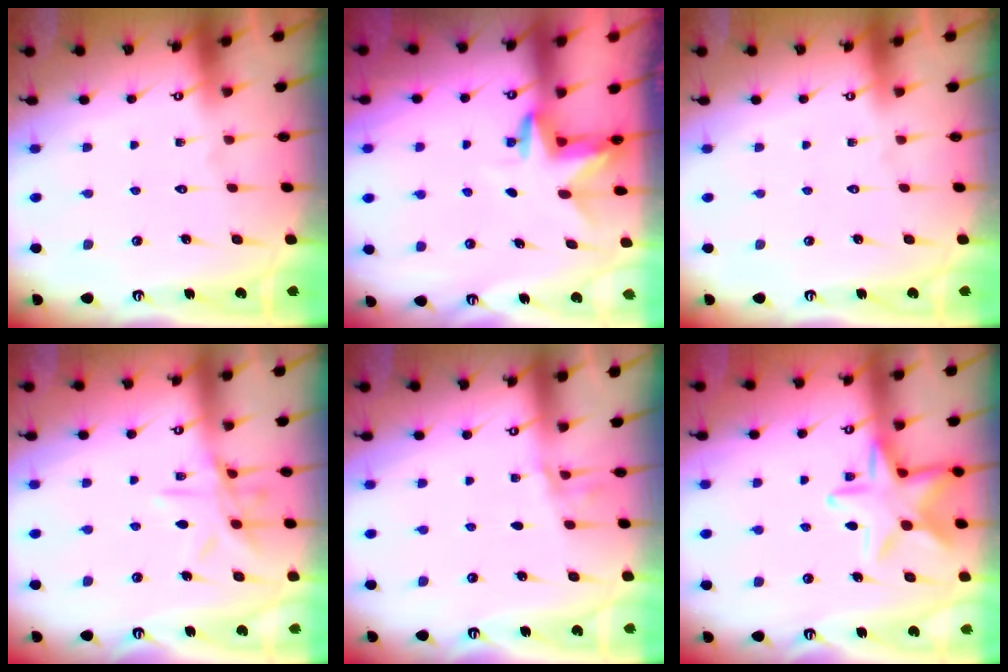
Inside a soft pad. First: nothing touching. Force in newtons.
{"total": 3.4, "press": 3.4, "slide": 0.3}
{"total": 0.0}
{"total": 10.8, "press": 10.8, "slide": 0.8}
{"total": 1.3, "press": 1.2, "slide": 0.3}
{"total": 14.1, "press": 14.0, "slide": 1.0}